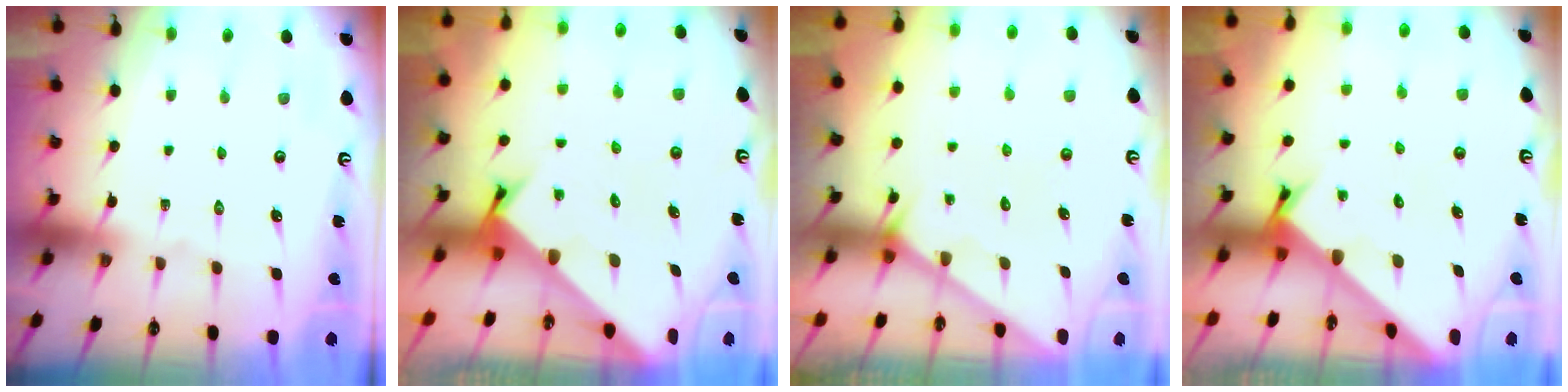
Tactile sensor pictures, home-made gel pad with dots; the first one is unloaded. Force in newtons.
{"total": 2.7, "press": 2.7, "slide": 0.3}
{"total": 1.6, "press": 1.6, "slide": 0.1}
{"total": 2.4, "press": 2.4, "slide": 0.0}